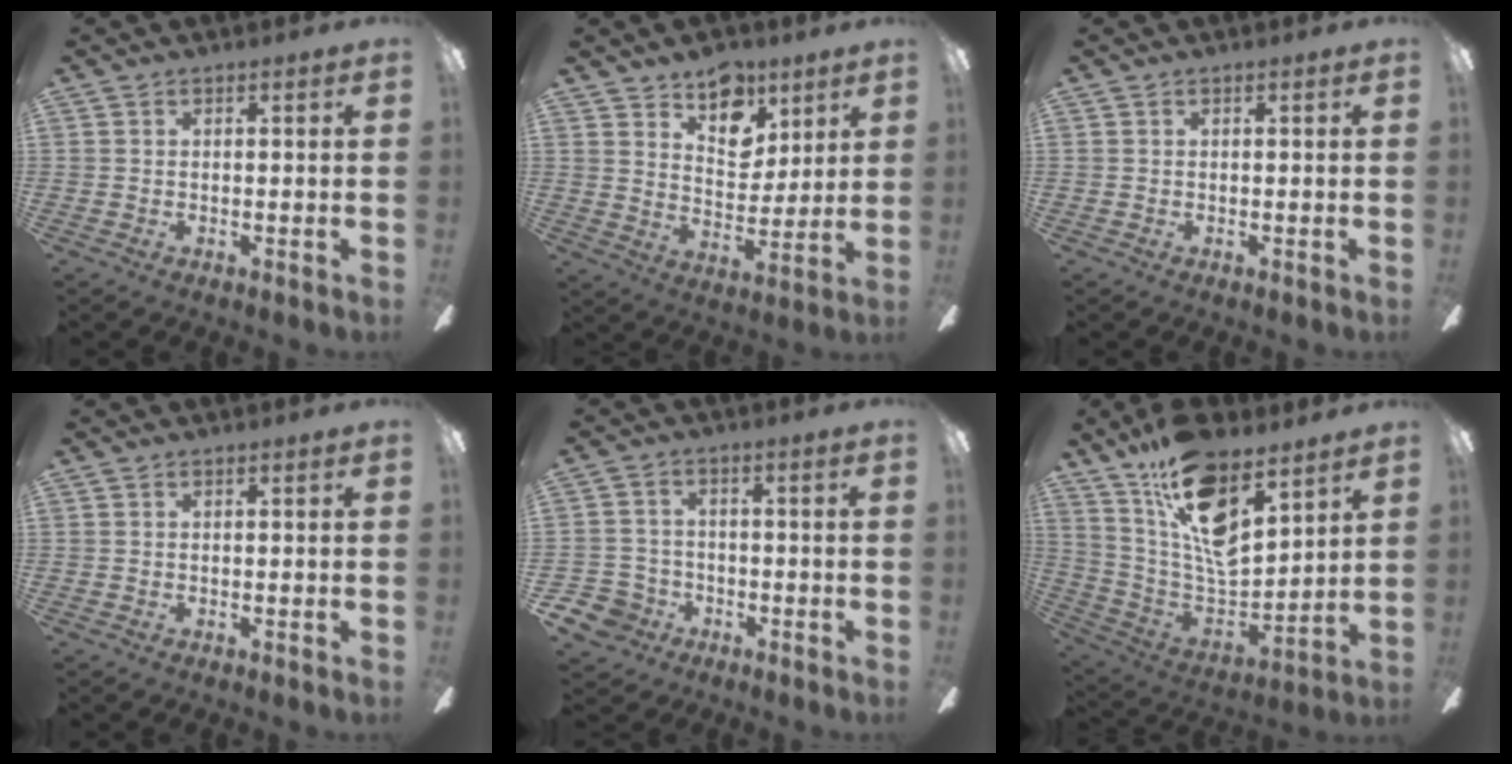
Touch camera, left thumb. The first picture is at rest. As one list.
[{"total": 11.3, "force": [7.7, 6.7, 4.8], "torque": [-0.057, -0.048, 0.141]}, {"total": 0.0}, {"total": 0.0}, {"total": 5.6, "force": [-2.3, 5.1, 0.9], "torque": [-0.040, 0.020, -0.044]}, {"total": 18.2, "force": [11.5, 7.4, 12.0], "torque": [-0.221, -0.074, 0.204]}]